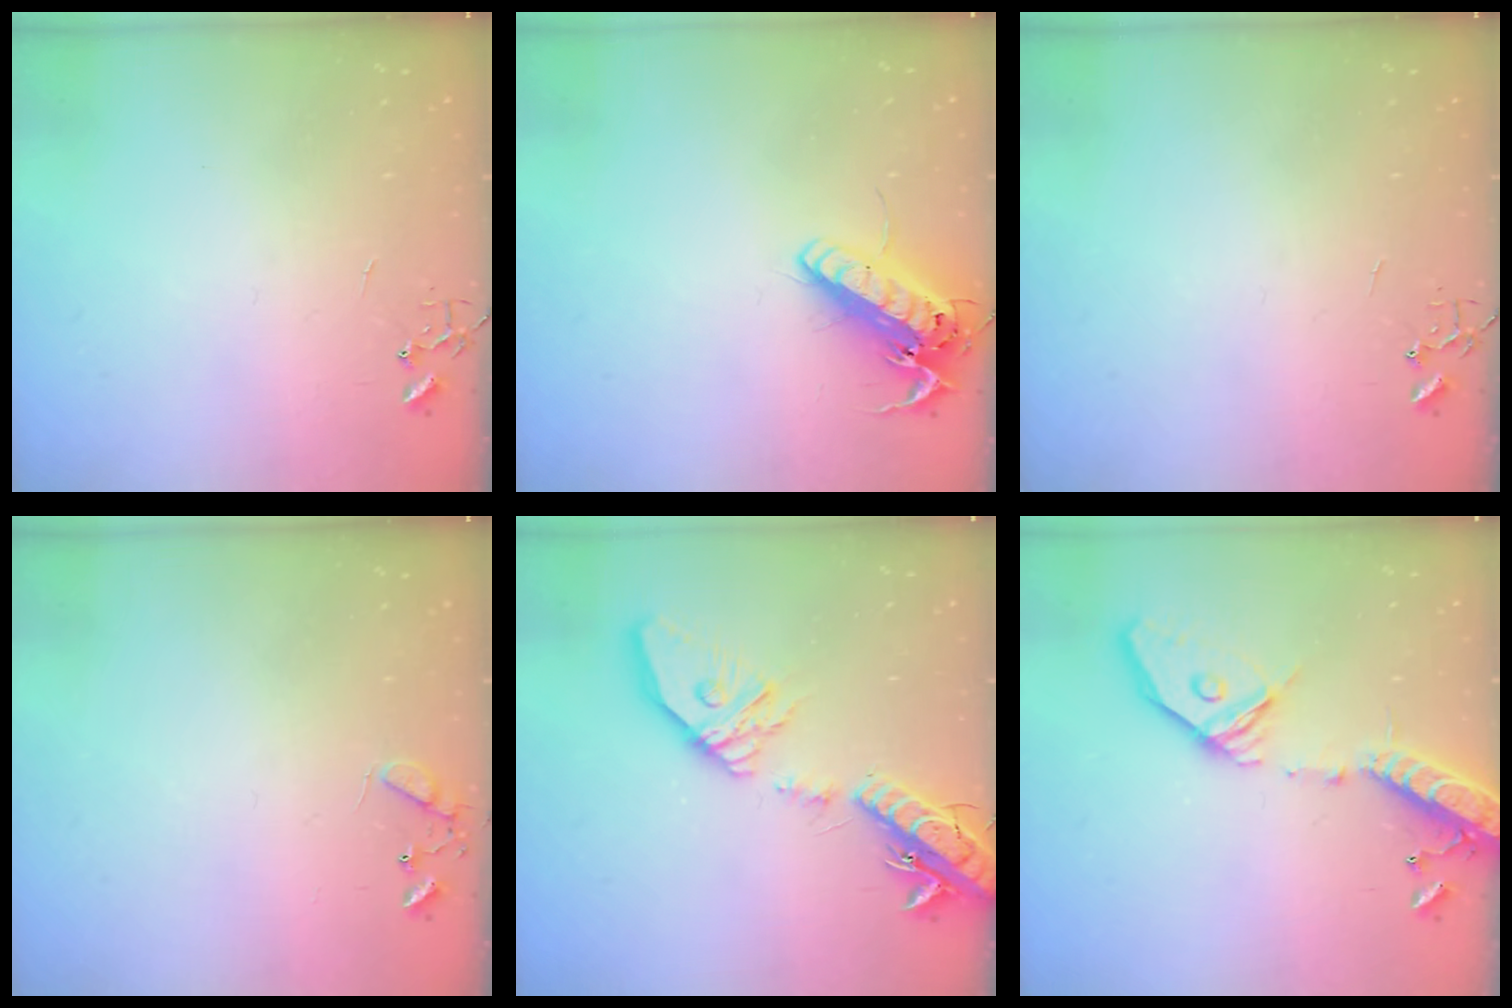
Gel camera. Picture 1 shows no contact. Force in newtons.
{"total": 15.8, "press": 15.6, "slide": 2.7}
{"total": 0.0}
{"total": 6.1, "press": 6.1, "slide": 0.5}
{"total": 23.6, "press": 23.3, "slide": 3.8}
{"total": 21.3, "press": 20.9, "slide": 4.1}